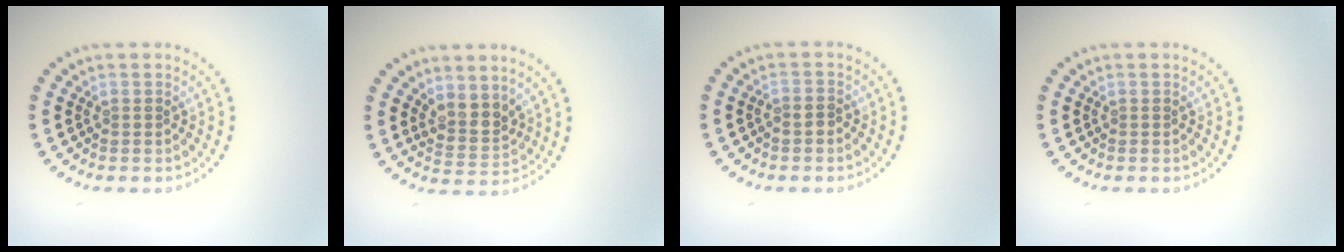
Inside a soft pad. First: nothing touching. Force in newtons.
{"total": 2.6, "press": 2.1, "slide": 1.5}
{"total": 0.9, "press": 0.7, "slide": 0.6}
{"total": 0.0}